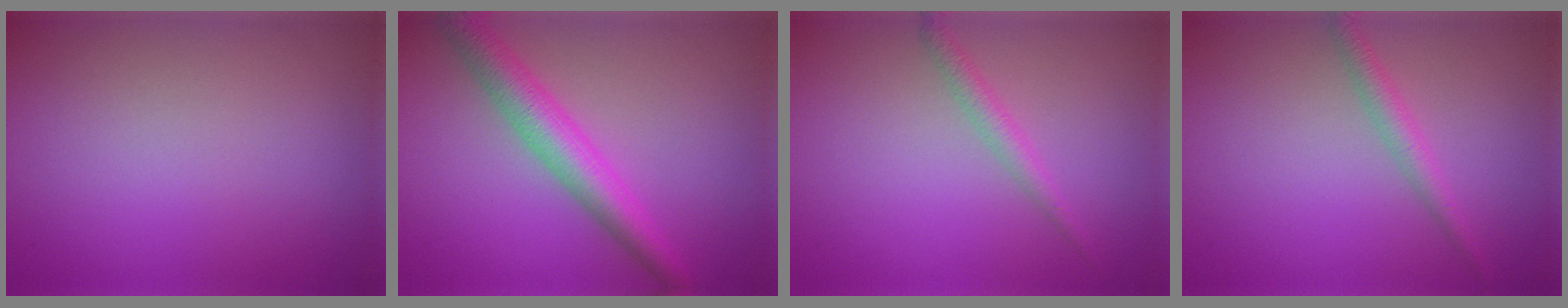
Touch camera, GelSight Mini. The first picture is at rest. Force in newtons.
{"total": 4.9, "press": 4.9, "slide": 0.1}
{"total": 1.6, "press": 1.6, "slide": 0.0}
{"total": 2.0, "press": 2.0, "slide": 0.0}